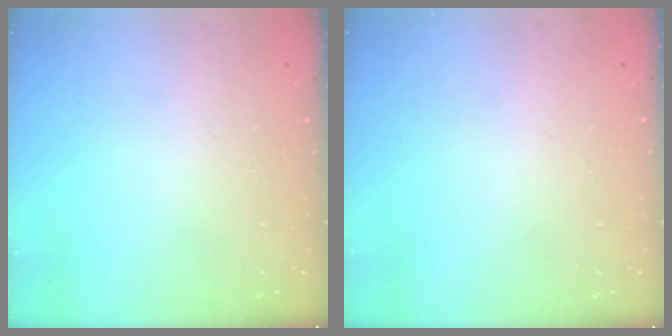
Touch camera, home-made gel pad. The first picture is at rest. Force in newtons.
{"total": 1.1, "press": 0.9, "slide": 0.6}